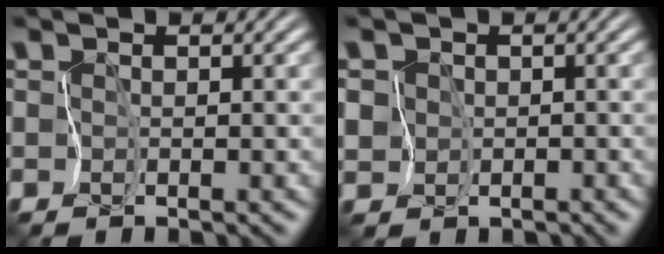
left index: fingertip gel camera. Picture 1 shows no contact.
{"total": 5.8, "force": [1.6, 5.3, 1.8], "torque": [-0.054, 0.018, 0.001]}